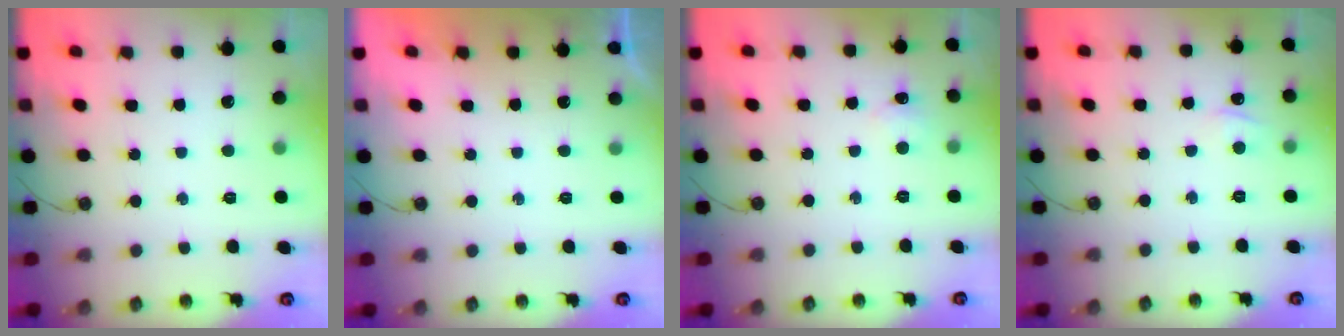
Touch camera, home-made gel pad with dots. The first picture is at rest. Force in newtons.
{"total": 0.0}
{"total": 3.6, "press": 3.6, "slide": 0.5}
{"total": 3.4, "press": 3.4, "slide": 0.4}